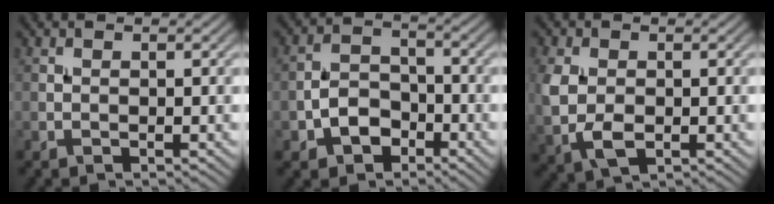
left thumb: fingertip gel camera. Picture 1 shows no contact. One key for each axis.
{"total": 5.4, "fx": -2.6, "fy": 3.7, "fz": 2.8, "tx": -0.052, "ty": 0.002, "tz": -0.059}
{"total": 5.4, "fx": -0.5, "fy": 3.8, "fz": 3.9, "tx": -0.103, "ty": -0.005, "tz": -0.009}